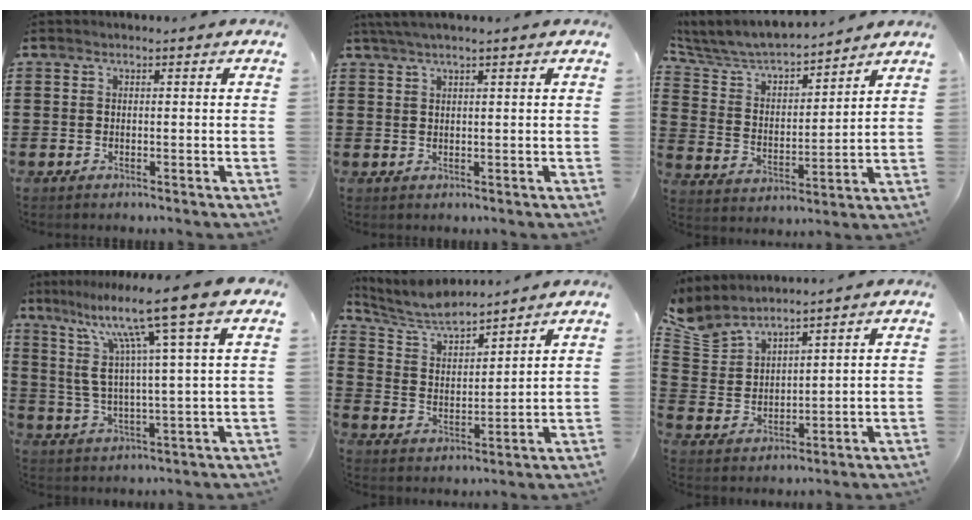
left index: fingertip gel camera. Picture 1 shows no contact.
{"total": 1.9, "force": [1.3, -0.2, 1.3], "torque": [-0.025, 0.000, 0.025]}
{"total": 6.3, "force": [6.0, 1.1, 1.7], "torque": [-0.064, -0.042, 0.099]}
{"total": 12.3, "force": [7.2, -0.5, 10.0], "torque": [-0.215, -0.027, 0.108]}
{"total": 6.5, "force": [6.1, 1.0, 2.2], "torque": [-0.067, -0.025, 0.108]}
{"total": 5.6, "force": [5.1, 1.6, 1.4], "torque": [-0.051, -0.021, 0.094]}